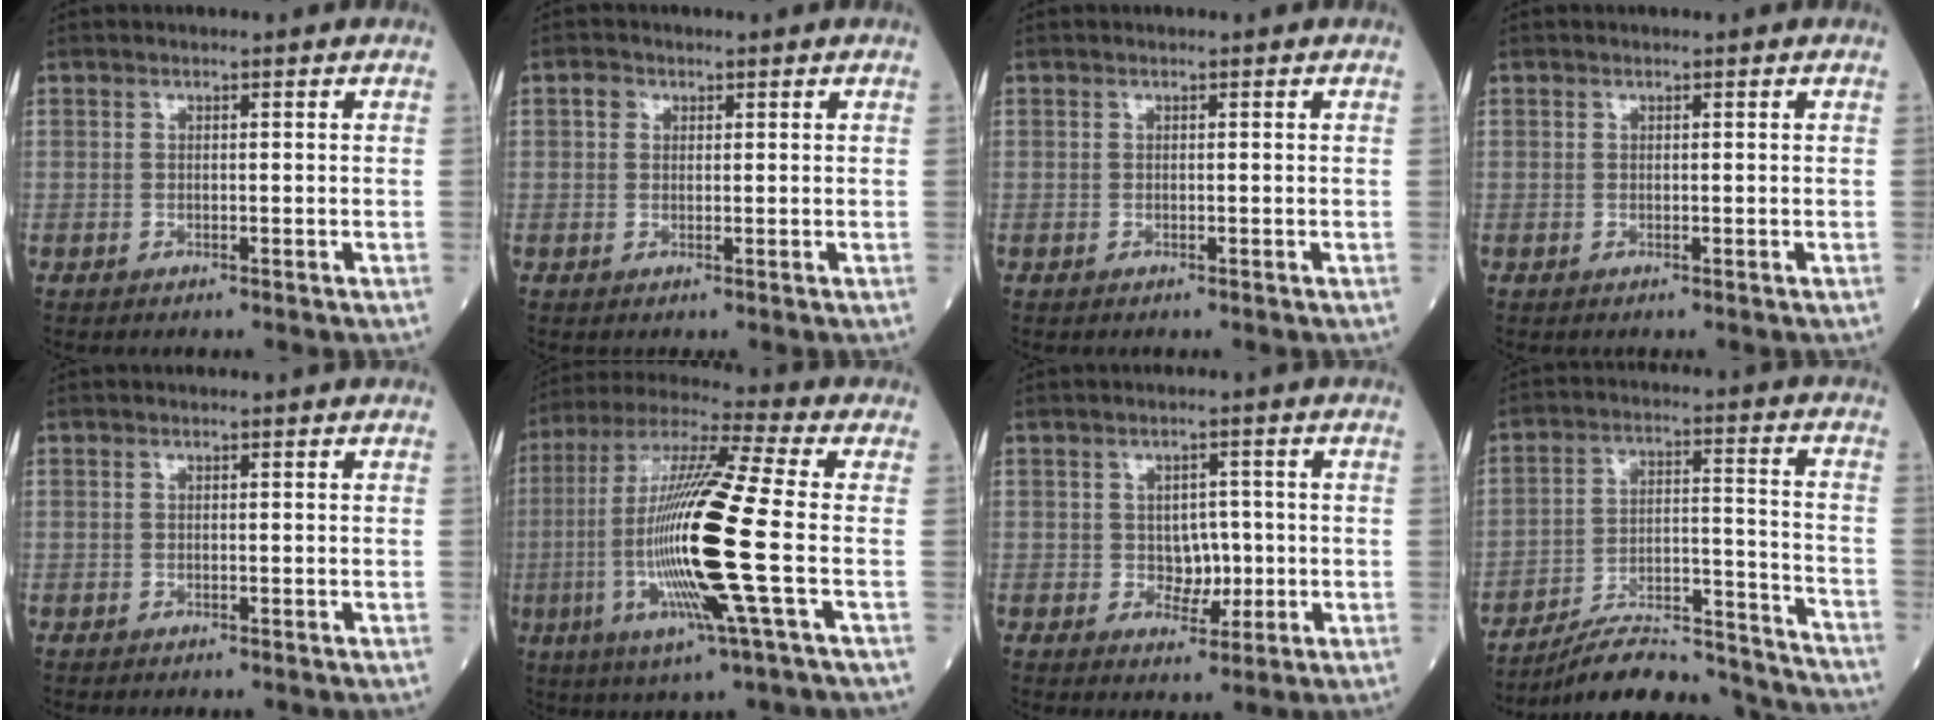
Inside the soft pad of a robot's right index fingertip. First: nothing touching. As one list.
[{"total": 1.6, "force": [0.6, 1.3, 0.6], "torque": [-0.010, 0.007, 0.007]}, {"total": 0.0}, {"total": 0.0}, {"total": 0.0}, {"total": 18.8, "force": [-3.1, -0.2, 18.5], "torque": [-0.382, -0.011, -0.067]}, {"total": 3.8, "force": [-0.3, 2.7, 2.7], "torque": [-0.034, 0.003, 0.004]}, {"total": 21.0, "force": [-19.9, 2.2, 6.4], "torque": [-0.082, 0.023, -0.295]}]